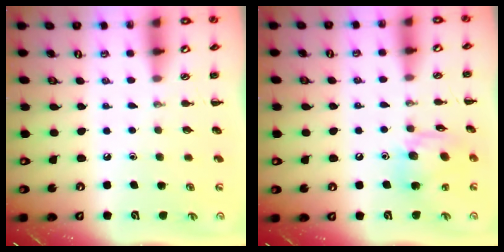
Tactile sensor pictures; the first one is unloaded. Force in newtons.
{"total": 12.6, "press": 12.5, "slide": 1.5}